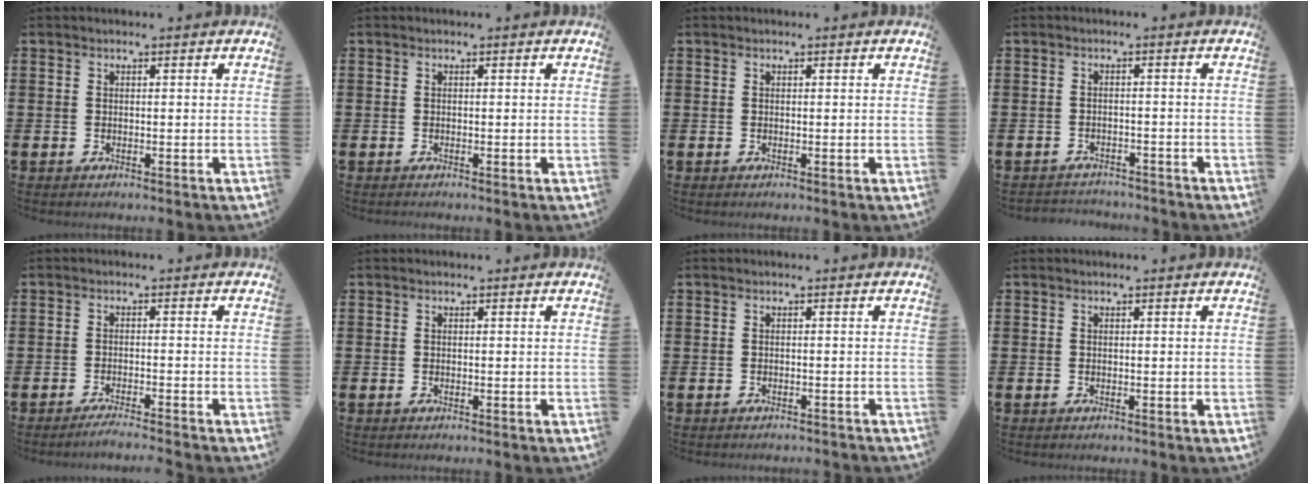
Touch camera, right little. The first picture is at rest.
{"total": 0.0}
{"total": 0.0}
{"total": 1.8, "force": [-1.7, 0.2, -0.3], "torque": [-0.001, 0.003, -0.040]}
{"total": 1.6, "force": [-1.4, -0.1, 0.8], "torque": [-0.011, 0.003, -0.028]}
{"total": 0.0}
{"total": 0.5, "force": [-0.5, 0.0, 0.0], "torque": [-0.001, -0.002, -0.011]}
{"total": 0.0}